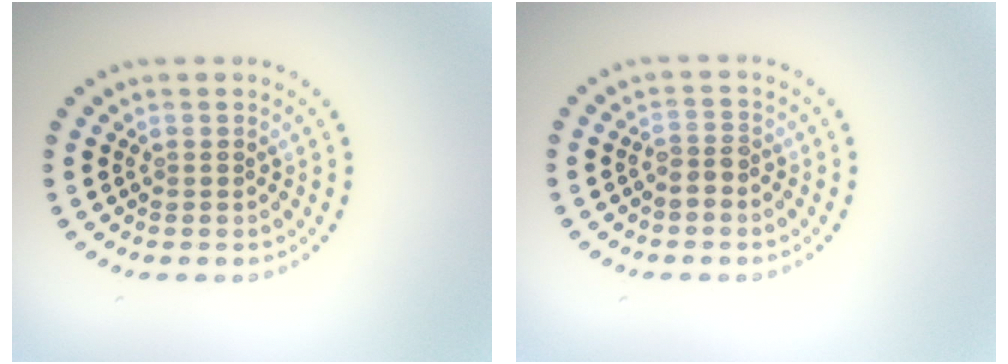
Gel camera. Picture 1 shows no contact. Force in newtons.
{"total": 1.7, "press": 1.4, "slide": 1.0}